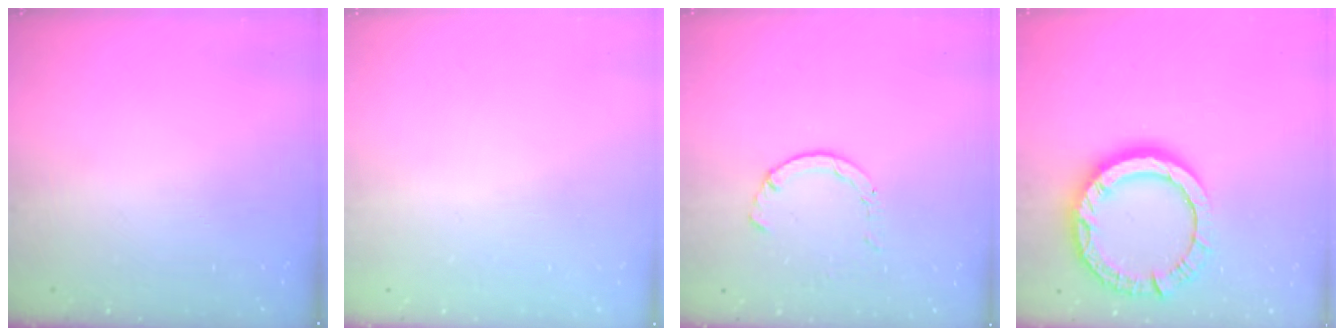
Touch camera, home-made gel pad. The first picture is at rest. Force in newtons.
{"total": 2.4, "press": 2.4, "slide": 0.2}
{"total": 2.1, "press": 2.1, "slide": 0.5}
{"total": 14.8, "press": 14.7, "slide": 1.6}